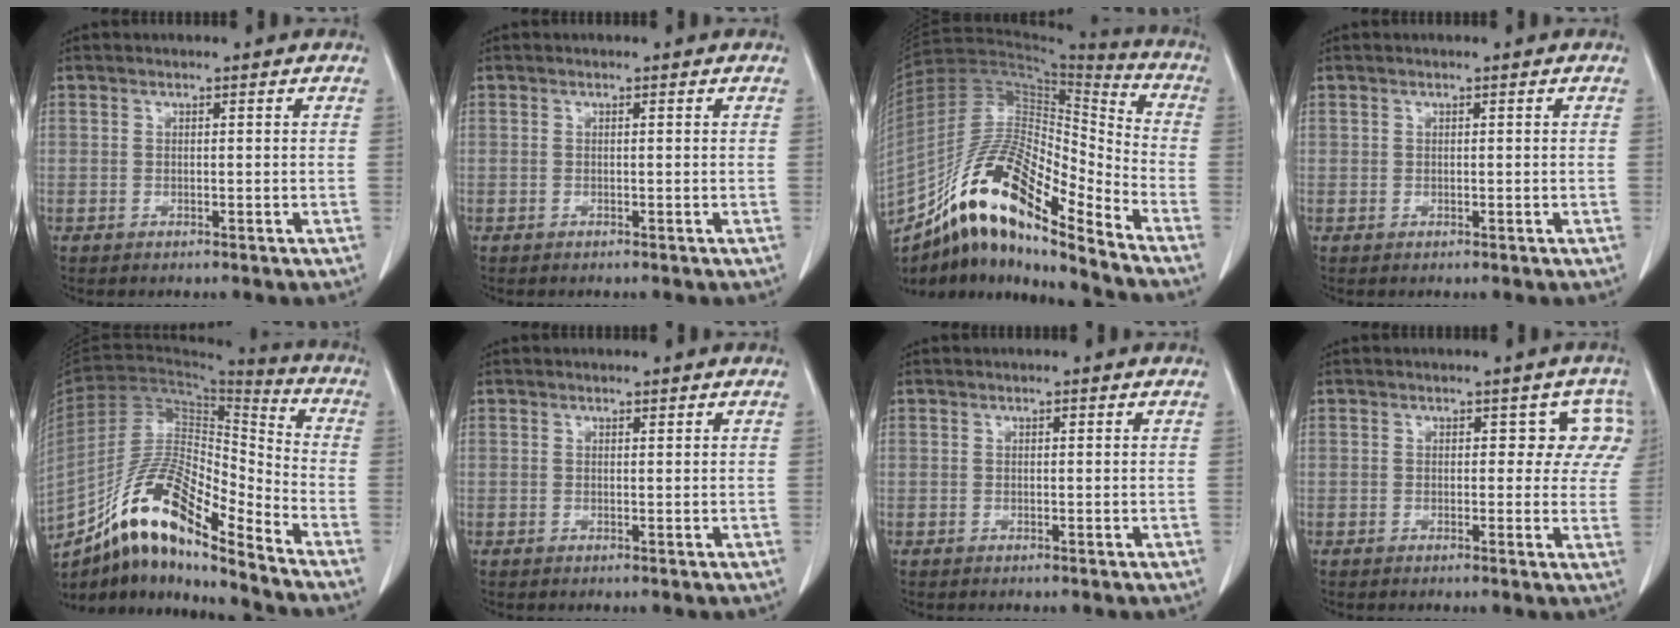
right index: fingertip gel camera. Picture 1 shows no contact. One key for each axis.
{"total": 0.0}
{"total": 20.4, "fx": -13.6, "fy": 4.1, "fz": 14.6, "tx": -0.294, "ty": 0.008, "tz": -0.246}
{"total": 0.0}
{"total": 17.1, "fx": -12.3, "fy": 2.9, "fz": 11.6, "tx": -0.215, "ty": 0.017, "tz": -0.220}
{"total": 0.0}
{"total": 0.0}
{"total": 4.7, "fx": 1.6, "fy": 3.2, "fz": 3.1, "tx": 0.001, "ty": 0.015, "tz": 0.008}